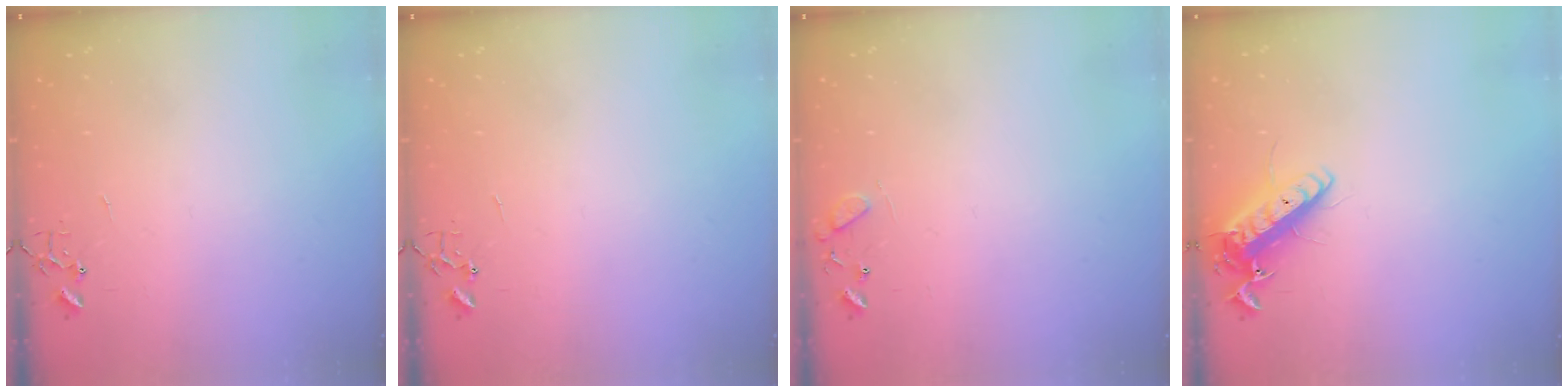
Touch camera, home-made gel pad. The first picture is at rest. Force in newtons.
{"total": 0.0}
{"total": 9.0, "press": 9.0, "slide": 0.6}
{"total": 14.1, "press": 13.9, "slide": 2.6}